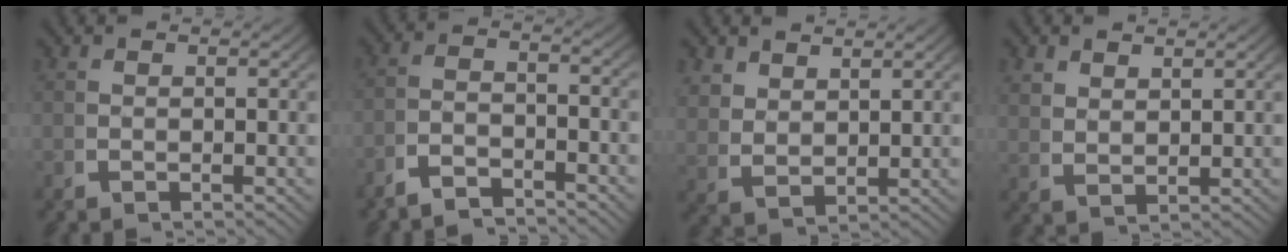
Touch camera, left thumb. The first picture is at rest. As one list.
[{"total": 3.1, "force": [-2.6, 0.8, 1.5], "torque": [-0.025, -0.009, -0.053]}, {"total": 2.9, "force": [2.1, 1.5, 1.4], "torque": [-0.036, -0.012, 0.056]}, {"total": 2.1, "force": [2.0, 0.4, 0.7], "torque": [-0.013, 0.001, 0.049]}]